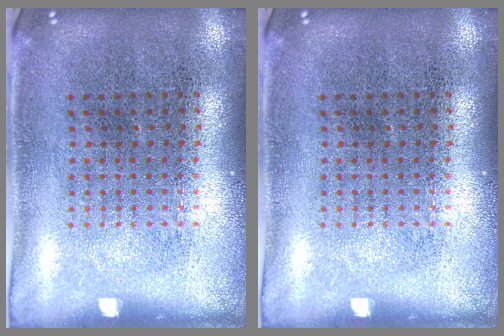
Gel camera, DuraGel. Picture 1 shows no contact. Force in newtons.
{"total": 0.0}